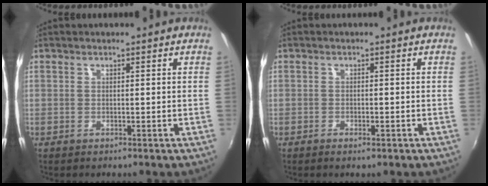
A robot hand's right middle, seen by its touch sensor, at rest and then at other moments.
{"total": 1.4, "force": [-0.9, 0.5, 1.0], "torque": [-0.018, 0.000, -0.015]}